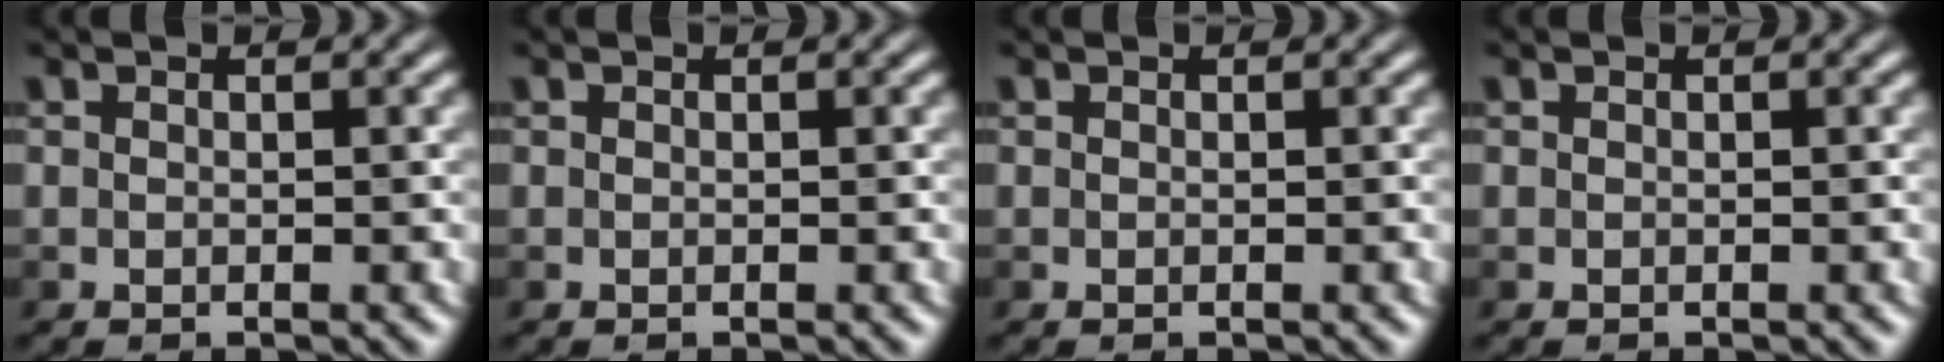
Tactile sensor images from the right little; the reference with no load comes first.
{"total": 0.0}
{"total": 0.0}
{"total": 0.0}